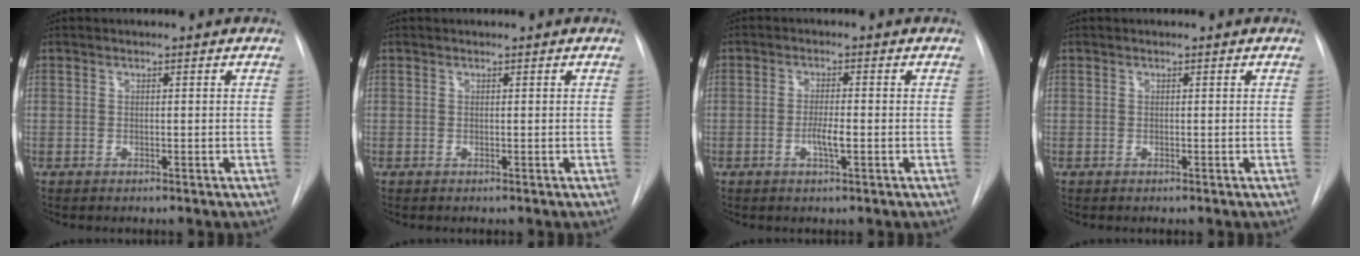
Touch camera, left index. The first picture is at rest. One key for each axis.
{"total": 0.0}
{"total": 3.1, "fx": -1.4, "fy": 0.3, "fz": 2.7, "tx": -0.052, "ty": -0.005, "tz": -0.023}
{"total": 0.0}